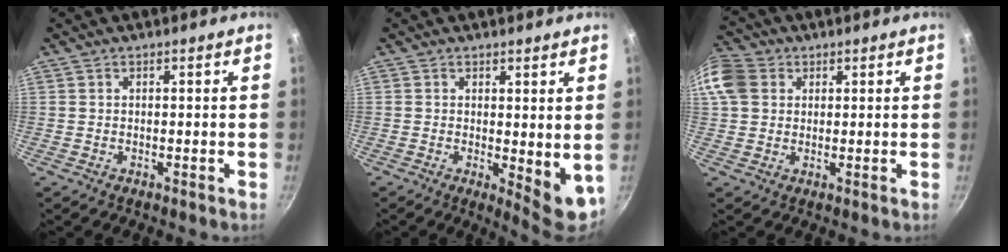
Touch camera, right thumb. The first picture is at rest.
{"total": 7.0, "force": [0.4, 2.8, 6.4], "torque": [-0.077, -0.016, 0.012]}
{"total": 9.7, "force": [2.5, 8.0, 4.9], "torque": [-0.096, 0.013, 0.036]}